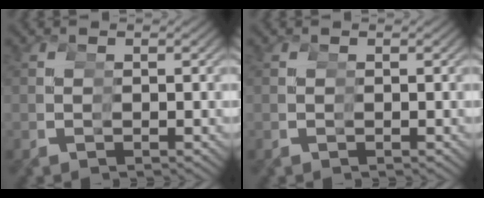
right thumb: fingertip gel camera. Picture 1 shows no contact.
{"total": 0.0}